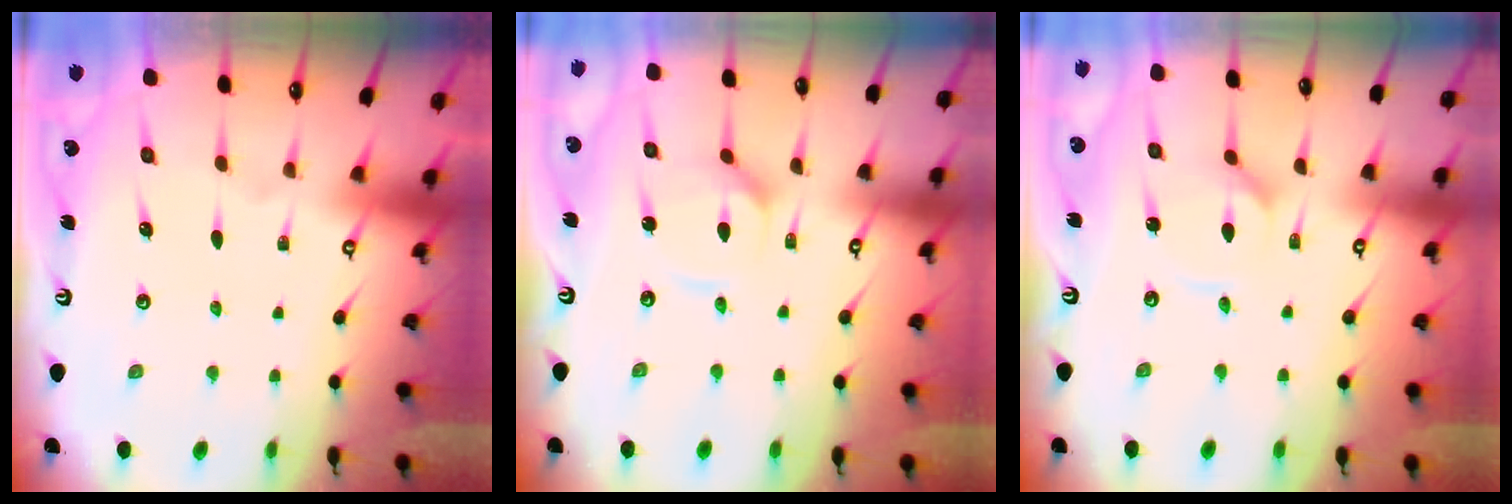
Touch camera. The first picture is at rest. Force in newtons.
{"total": 4.1, "press": 4.1, "slide": 0.4}
{"total": 3.6, "press": 3.6, "slide": 0.5}